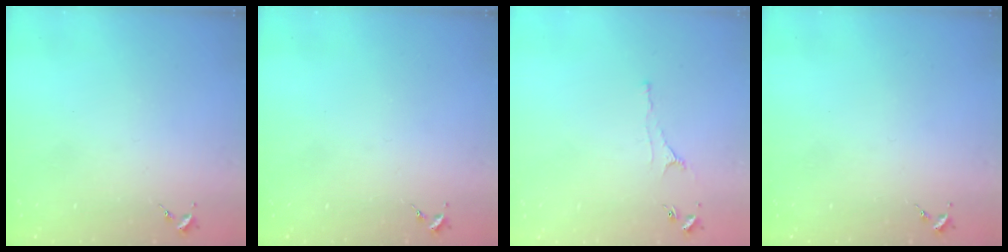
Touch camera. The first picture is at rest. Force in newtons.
{"total": 0.0}
{"total": 2.2, "press": 2.1, "slide": 0.4}
{"total": 0.0}